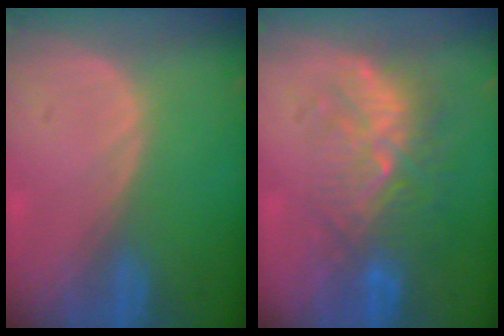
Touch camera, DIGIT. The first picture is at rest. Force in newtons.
{"total": 9.0, "press": 8.4, "slide": 3.3}